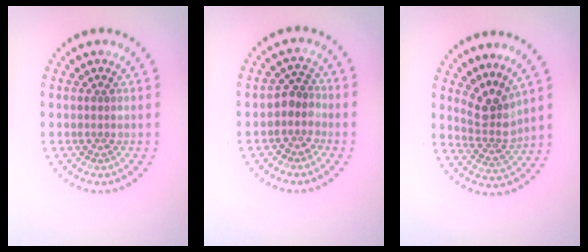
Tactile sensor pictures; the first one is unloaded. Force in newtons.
{"total": 2.0, "press": 1.6, "slide": 1.2}
{"total": 3.2, "press": 2.2, "slide": 2.3}